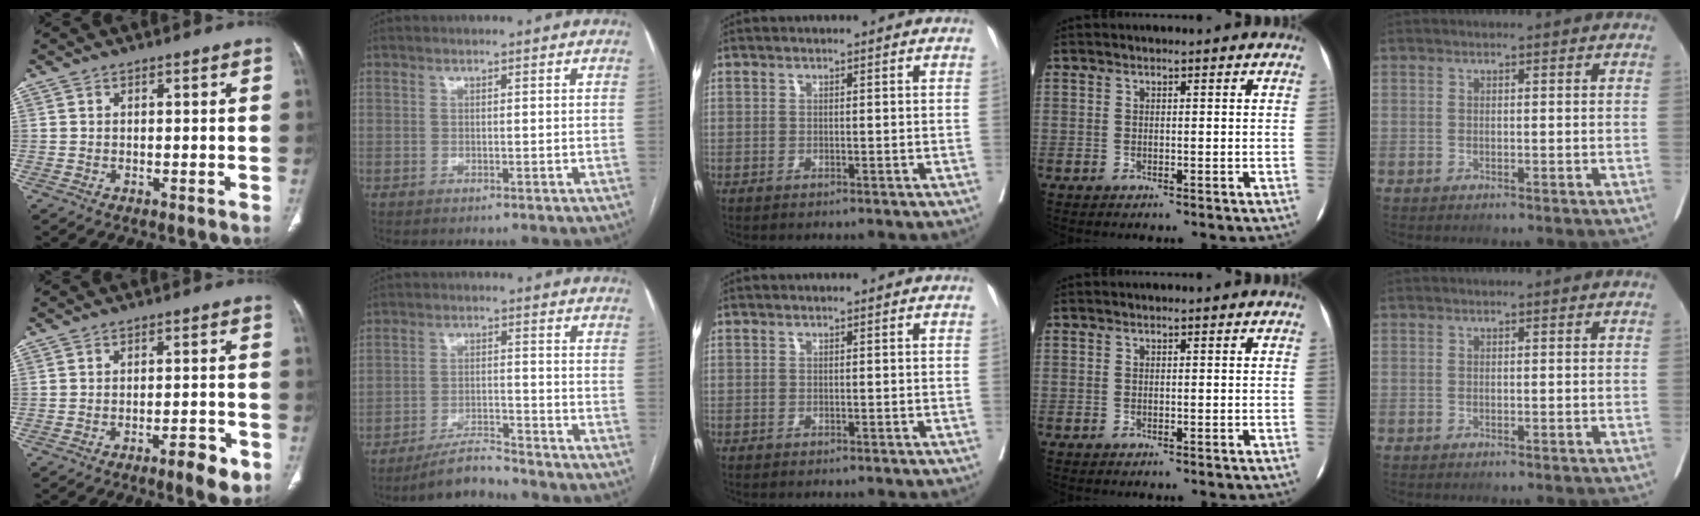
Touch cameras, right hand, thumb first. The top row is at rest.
{"thumb": {"total": 5.7, "force": [-3.3, 1.5, 4.4], "torque": [-0.055, 0.014, -0.044]}, "index": {"total": 5.2, "force": [-5.1, 0.5, 1.3], "torque": [-0.023, -0.009, -0.090]}}